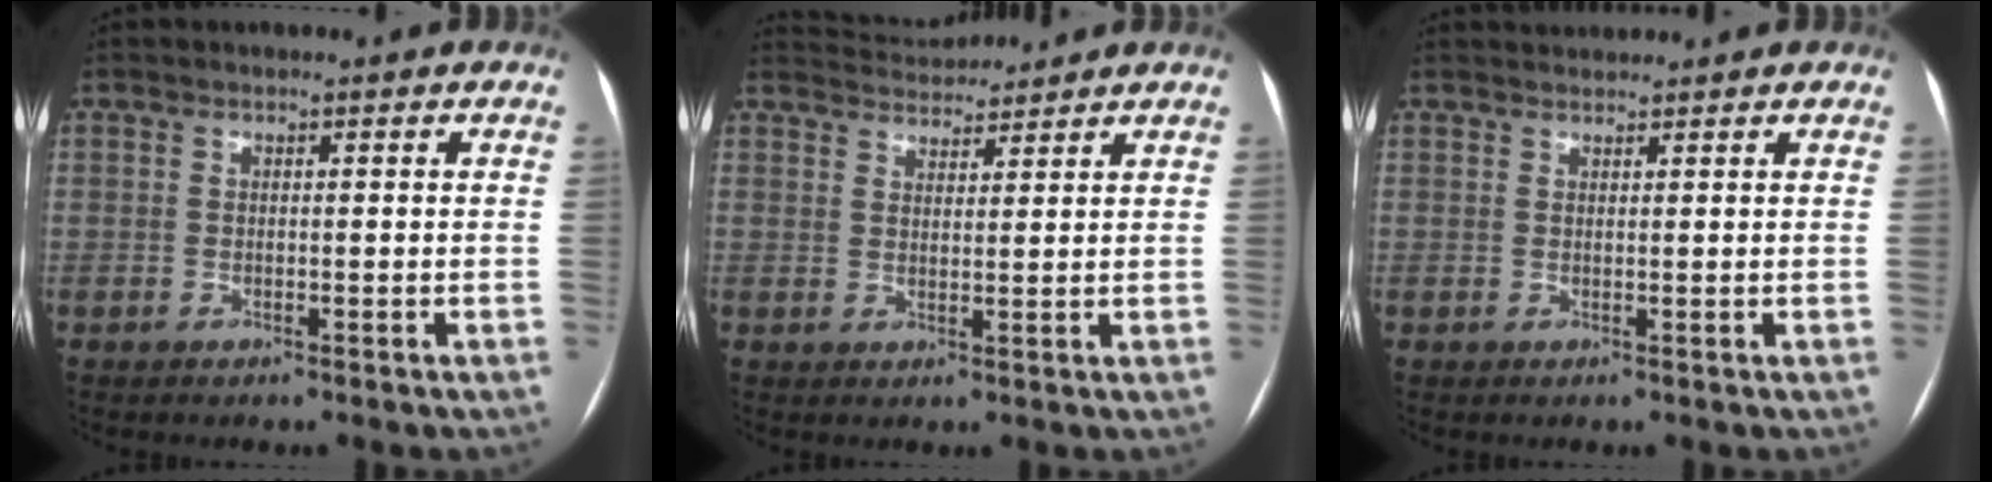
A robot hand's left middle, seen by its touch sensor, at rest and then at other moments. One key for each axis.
{"total": 5.1, "fx": 5.1, "fy": 0.4, "fz": -0.1, "tx": -0.008, "ty": 0.023, "tz": 0.081}
{"total": 1.8, "fx": 1.8, "fy": 0.0, "fz": -0.2, "tx": -0.002, "ty": 0.020, "tz": 0.037}